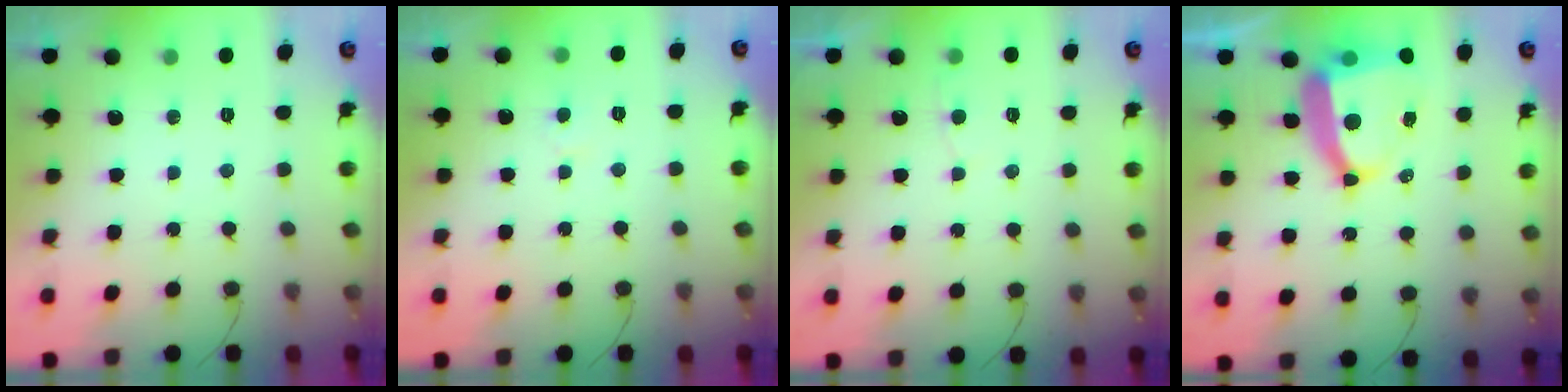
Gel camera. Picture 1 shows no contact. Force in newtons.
{"total": 1.8, "press": 1.7, "slide": 0.2}
{"total": 2.5, "press": 2.5, "slide": 0.3}
{"total": 11.7, "press": 11.6, "slide": 1.6}